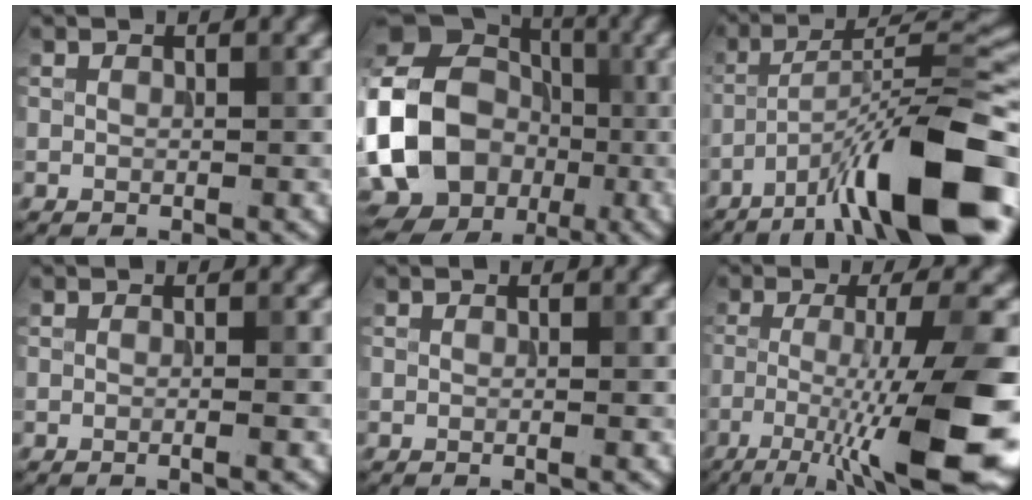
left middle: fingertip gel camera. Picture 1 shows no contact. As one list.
[{"total": 20.6, "force": [-4.0, 17.8, 9.5], "torque": [-0.204, -0.003, -0.110]}, {"total": 14.1, "force": [-8.1, 2.7, 11.2], "torque": [-0.168, 0.021, -0.134]}, {"total": 1.2, "force": [-0.2, 0.3, 1.2], "torque": [-0.011, -0.010, -0.012]}, {"total": 0.6, "force": [-0.2, 0.1, 0.6], "torque": [-0.007, -0.006, -0.005]}, {"total": 11.8, "force": [-5.4, 2.0, 10.3], "torque": [-0.164, -0.003, -0.089]}]